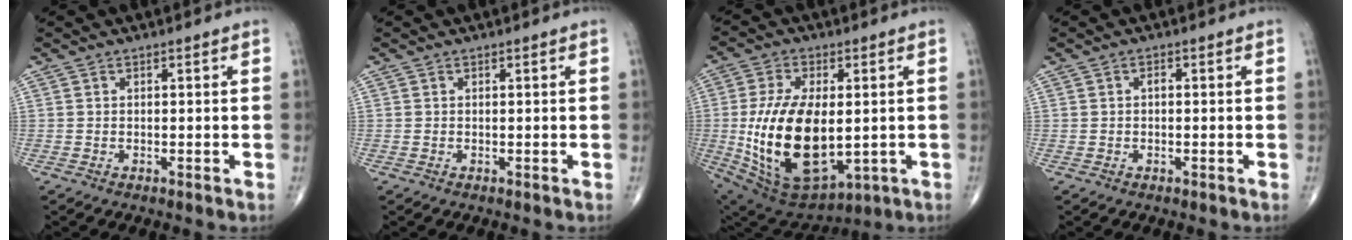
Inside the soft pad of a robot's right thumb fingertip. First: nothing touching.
{"total": 0.0}
{"total": 21.9, "force": [-1.6, 11.5, 18.5], "torque": [-0.356, -0.015, 0.003]}
{"total": 0.8, "force": [0.0, 0.6, 0.6], "torque": [-0.007, 0.002, -0.003]}